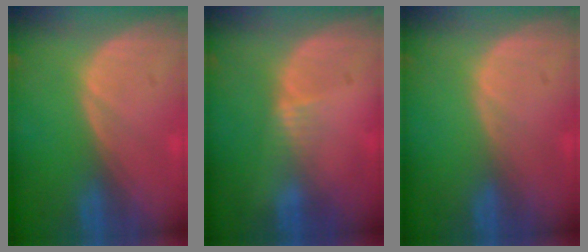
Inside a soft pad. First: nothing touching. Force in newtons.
{"total": 1.4, "press": 1.1, "slide": 0.8}
{"total": 0.0}